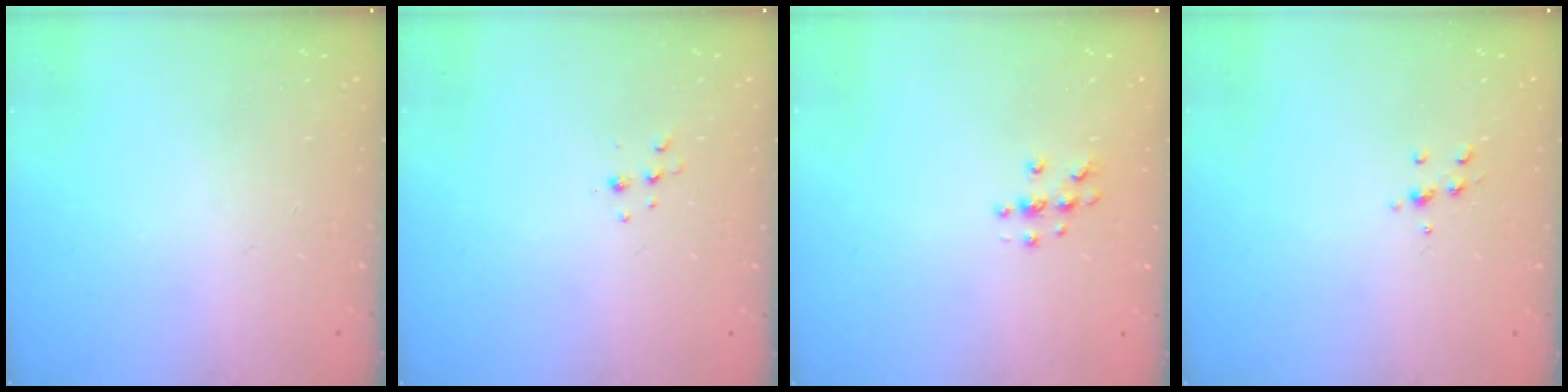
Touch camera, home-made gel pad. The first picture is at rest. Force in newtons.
{"total": 3.8, "press": 3.7, "slide": 0.7}
{"total": 4.2, "press": 4.2, "slide": 0.5}
{"total": 5.4, "press": 5.4, "slide": 0.5}